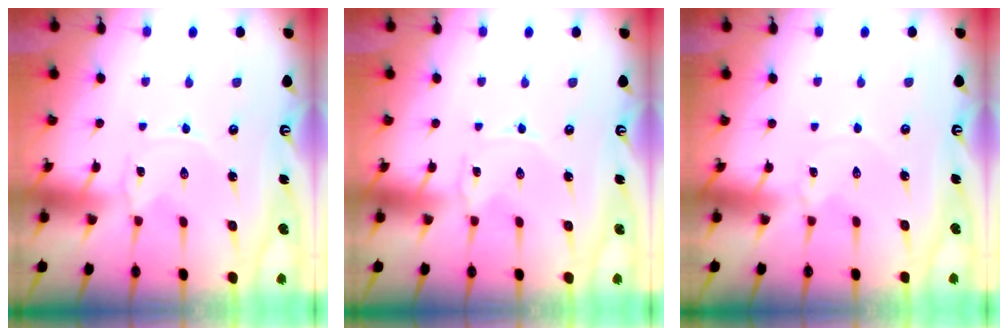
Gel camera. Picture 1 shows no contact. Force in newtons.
{"total": 0.0}
{"total": 1.8, "press": 1.7, "slide": 0.3}